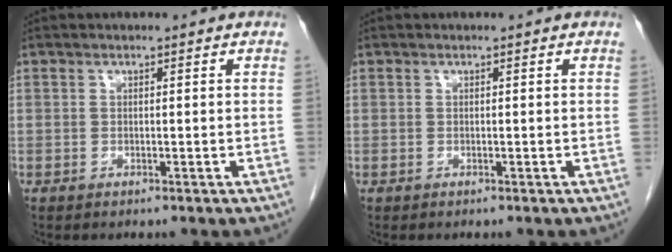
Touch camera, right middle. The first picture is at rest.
{"total": 0.0}